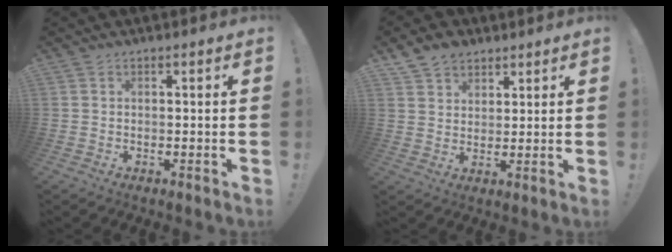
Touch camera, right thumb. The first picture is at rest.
{"total": 6.7, "force": [4.8, 4.4, 1.5], "torque": [-0.028, -0.025, 0.095]}